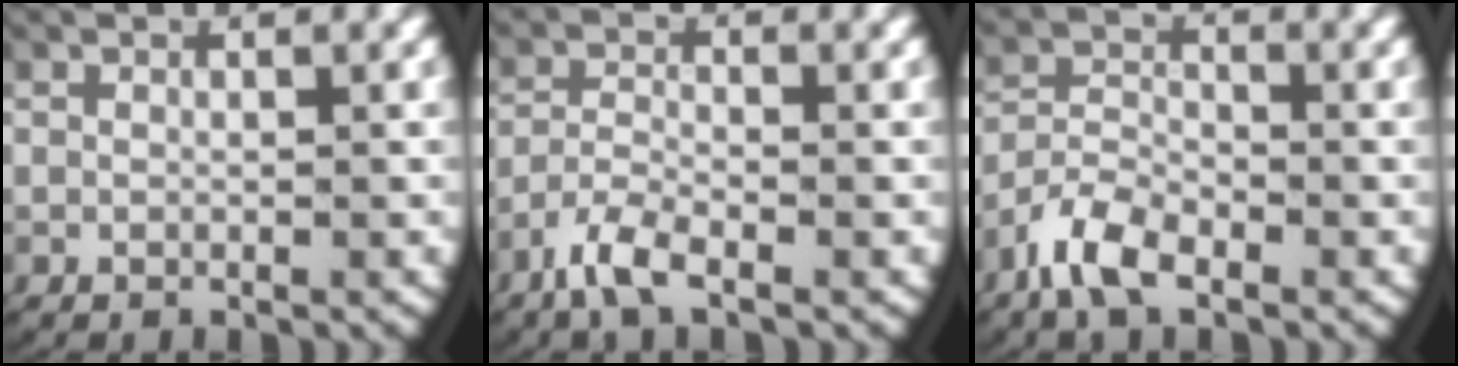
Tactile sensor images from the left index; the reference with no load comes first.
{"total": 3.4, "force": [-2.4, 1.2, 2.2], "torque": [-0.061, -0.011, -0.042]}
{"total": 4.7, "force": [-3.0, 2.7, 2.4], "torque": [-0.053, -0.012, -0.054]}